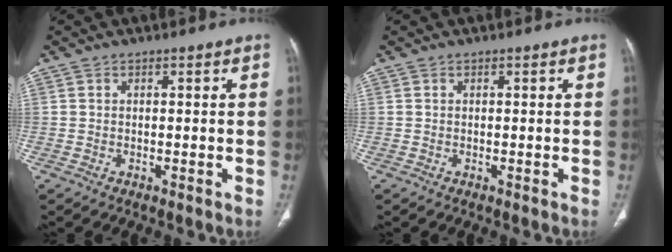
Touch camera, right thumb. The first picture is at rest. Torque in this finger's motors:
{"motor_torque": [0.06, 0.06, -0.06, -0.07, 0.00]}